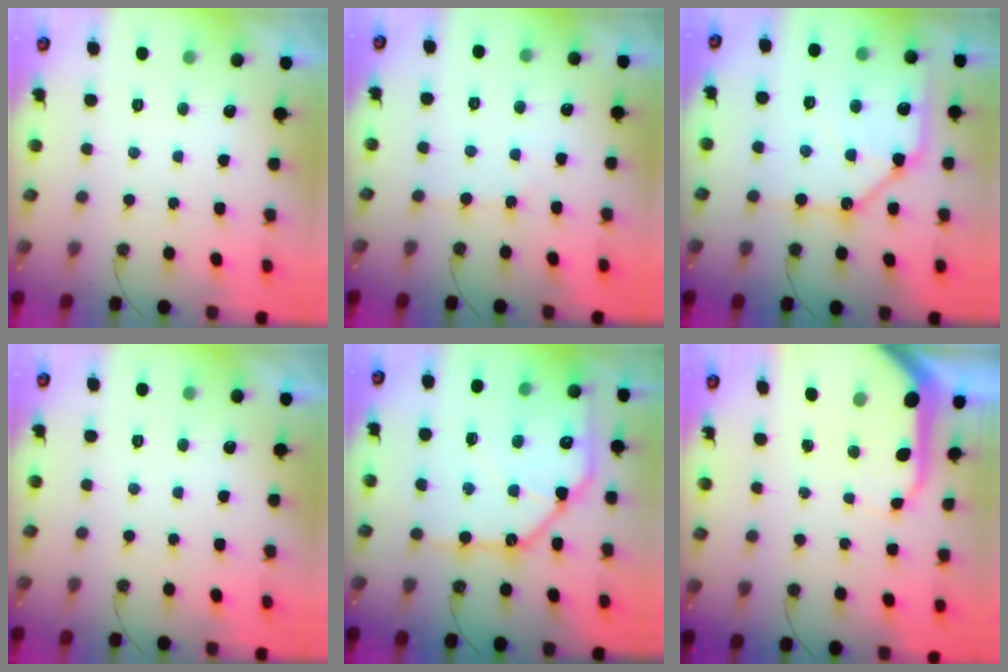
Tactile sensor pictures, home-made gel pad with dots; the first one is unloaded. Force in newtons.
{"total": 2.8, "press": 2.8, "slide": 0.5}
{"total": 13.9, "press": 13.8, "slide": 1.5}
{"total": 0.0}
{"total": 20.9, "press": 20.8, "slide": 2.3}
{"total": 12.0, "press": 11.9, "slide": 1.1}